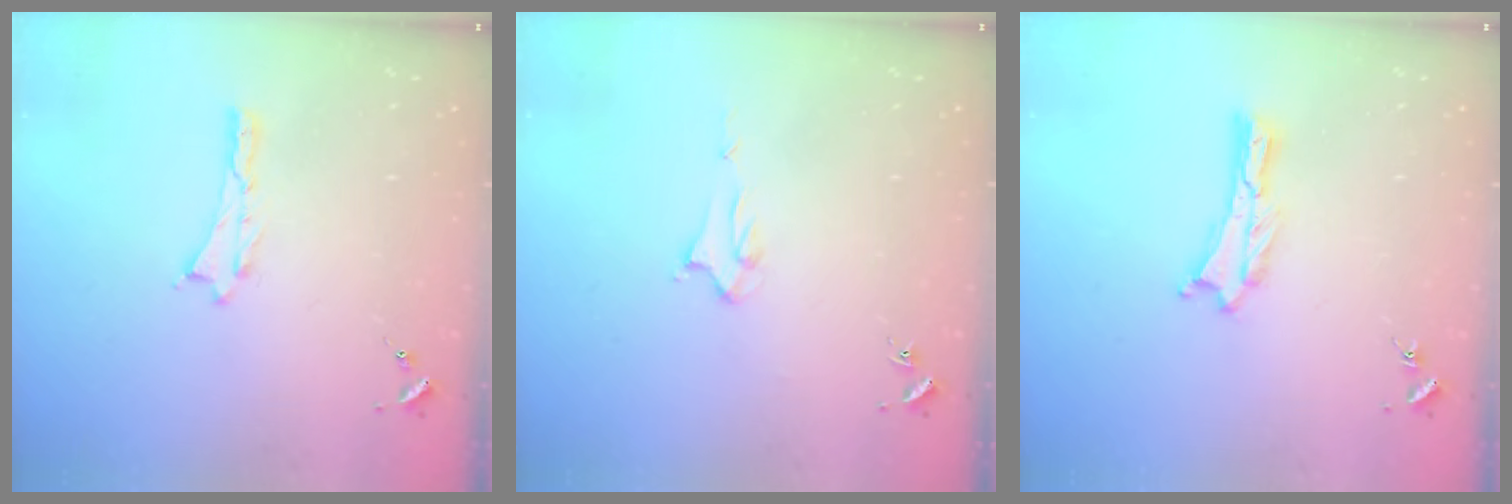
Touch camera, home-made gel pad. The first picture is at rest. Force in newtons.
{"total": 1.9, "press": 1.9, "slide": 0.1}
{"total": 0.0}